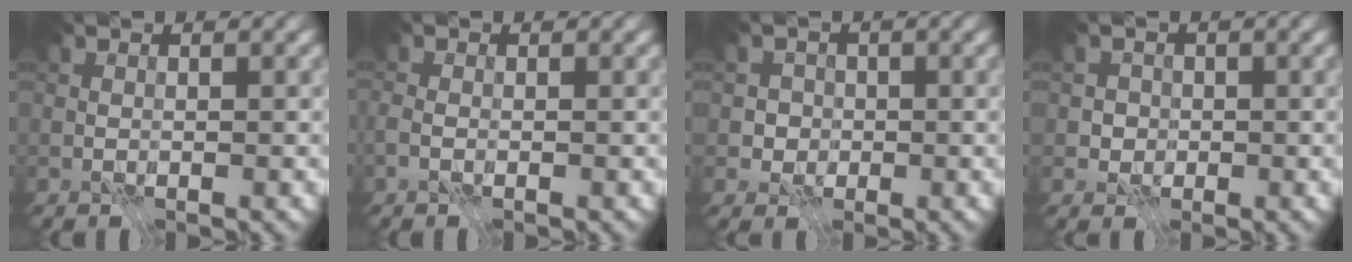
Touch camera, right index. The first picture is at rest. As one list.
[{"total": 1.4, "force": [-0.6, 0.9, 0.8], "torque": [-0.017, -0.001, -0.014]}, {"total": 2.2, "force": [-0.3, 2.1, 0.5], "torque": [0.011, 0.002, -0.007]}, {"total": 1.8, "force": [-0.2, 1.8, 0.4], "torque": [0.007, 0.003, -0.001]}]